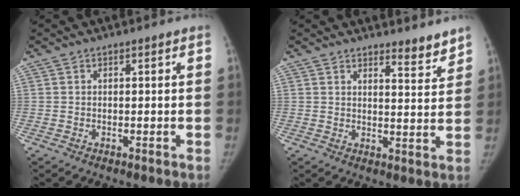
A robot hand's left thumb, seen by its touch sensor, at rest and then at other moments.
{"total": 4.4, "force": [4.1, 1.0, 1.5], "torque": [-0.003, -0.040, 0.056]}